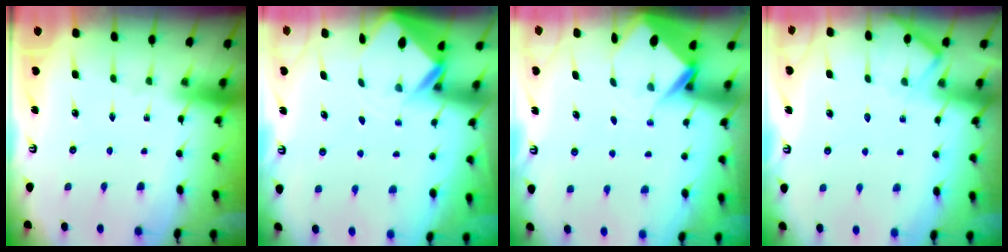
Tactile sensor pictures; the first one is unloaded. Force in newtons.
{"total": 2.6, "press": 2.6, "slide": 0.1}
{"total": 4.2, "press": 4.2, "slide": 0.2}
{"total": 6.8, "press": 6.8, "slide": 0.5}